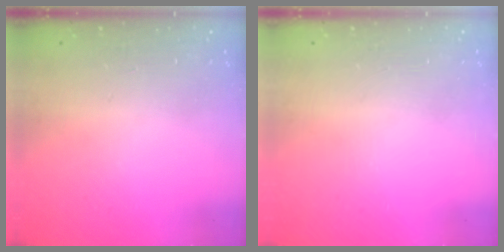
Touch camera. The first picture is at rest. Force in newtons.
{"total": 0.0}